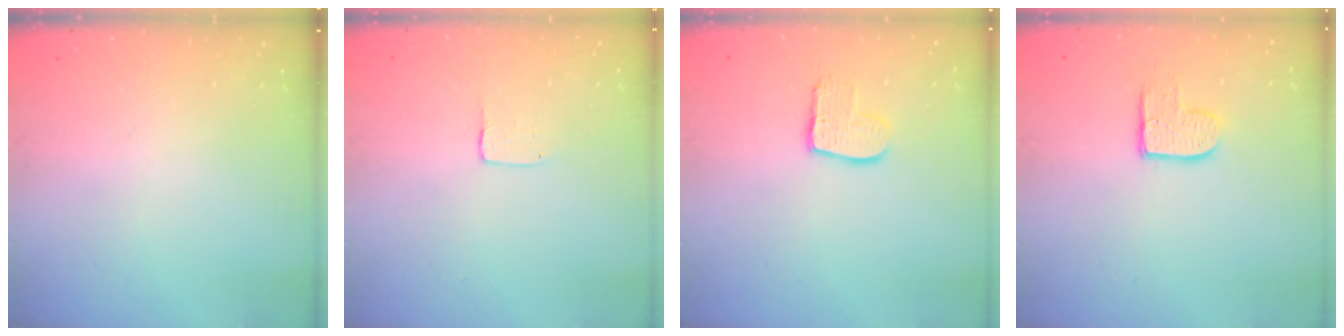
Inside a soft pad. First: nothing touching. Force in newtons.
{"total": 2.0, "press": 2.0, "slide": 0.2}
{"total": 9.5, "press": 9.5, "slide": 0.7}
{"total": 8.8, "press": 8.8, "slide": 0.6}